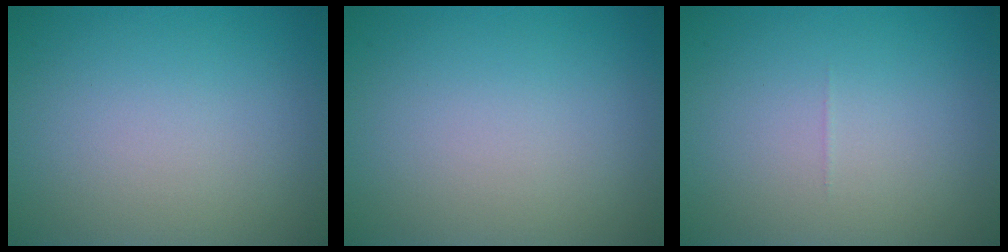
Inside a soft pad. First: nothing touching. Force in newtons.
{"total": 0.0}
{"total": 0.0}